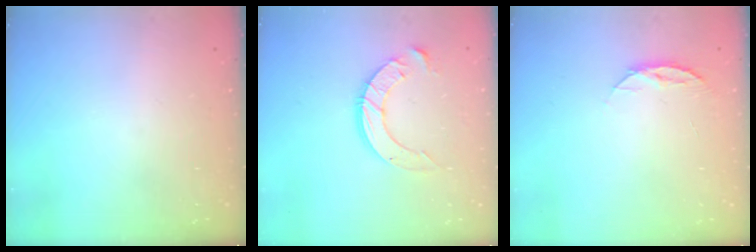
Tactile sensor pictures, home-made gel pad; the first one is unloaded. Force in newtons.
{"total": 10.2, "press": 10.2, "slide": 1.0}
{"total": 4.4, "press": 4.3, "slide": 0.5}